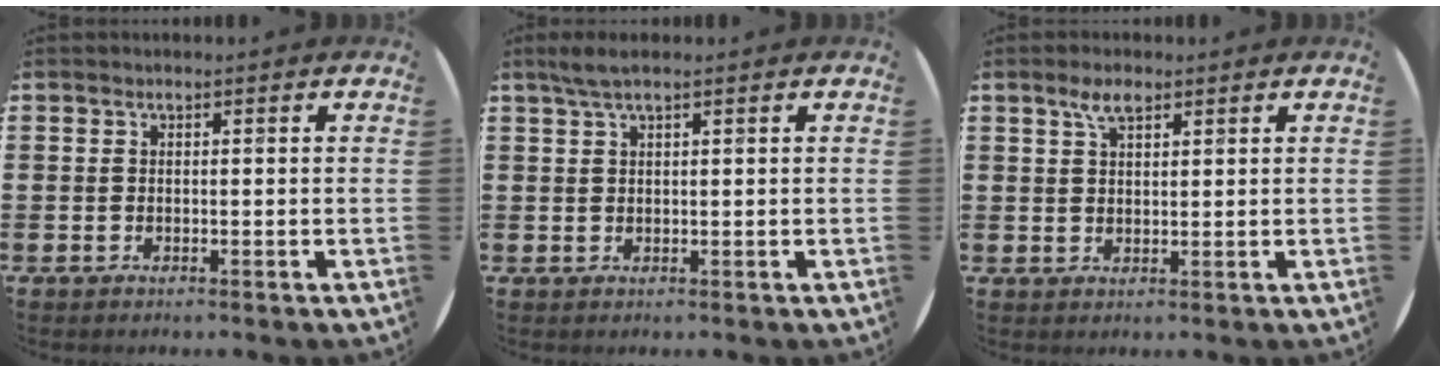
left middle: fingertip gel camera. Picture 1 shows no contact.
{"total": 2.2, "force": [1.5, 0.1, 1.6], "torque": [-0.033, 0.004, 0.026]}
{"total": 3.3, "force": [2.2, 1.2, 2.1], "torque": [-0.037, 0.004, 0.037]}